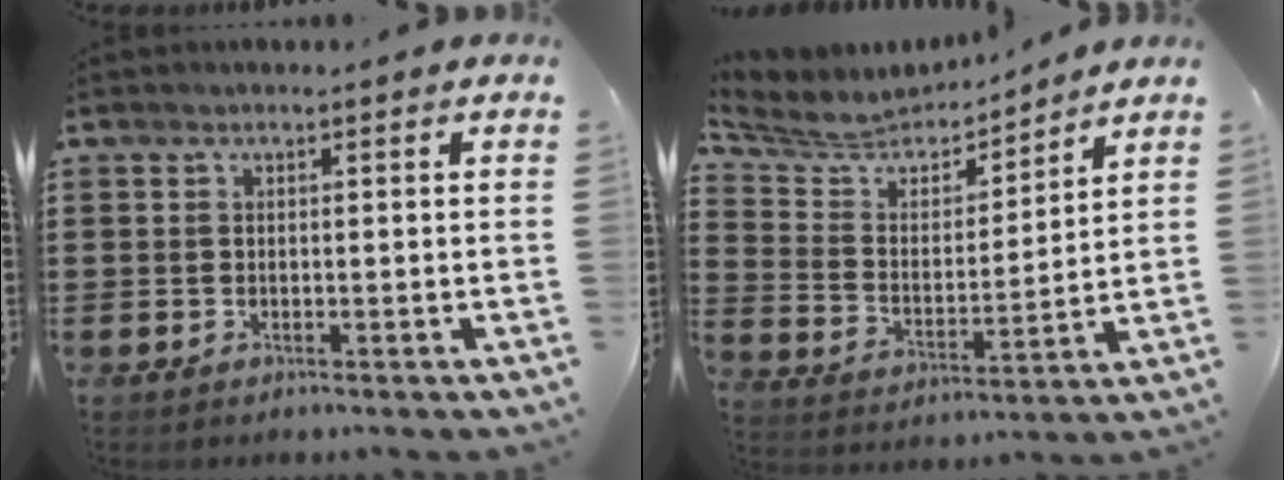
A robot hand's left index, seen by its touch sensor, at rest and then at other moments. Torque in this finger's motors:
{"motor_torque": [0.45, 0.42, 0.14, 0.08]}